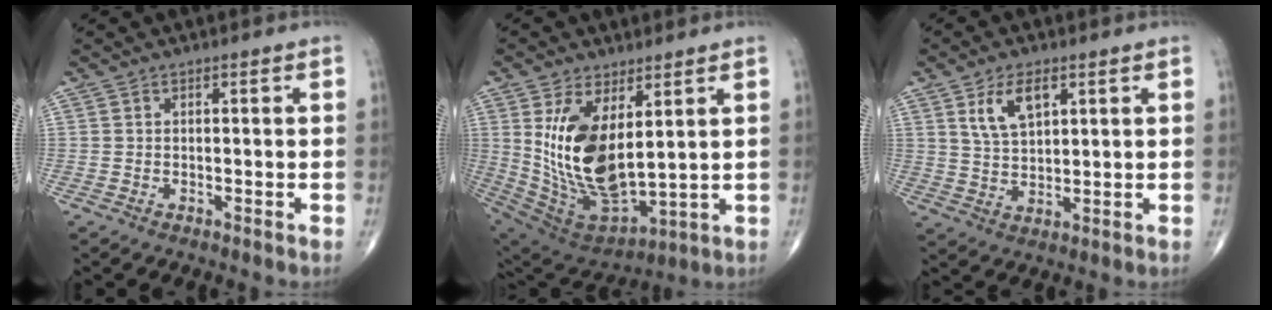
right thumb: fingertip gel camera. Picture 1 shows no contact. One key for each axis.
{"total": 17.9, "fx": 4.0, "fy": 8.8, "fz": 15.0, "tx": -0.278, "ty": -0.031, "tz": 0.104}
{"total": 7.0, "fx": 3.2, "fy": 3.5, "fz": 5.2, "tx": -0.088, "ty": -0.014, "tz": 0.066}